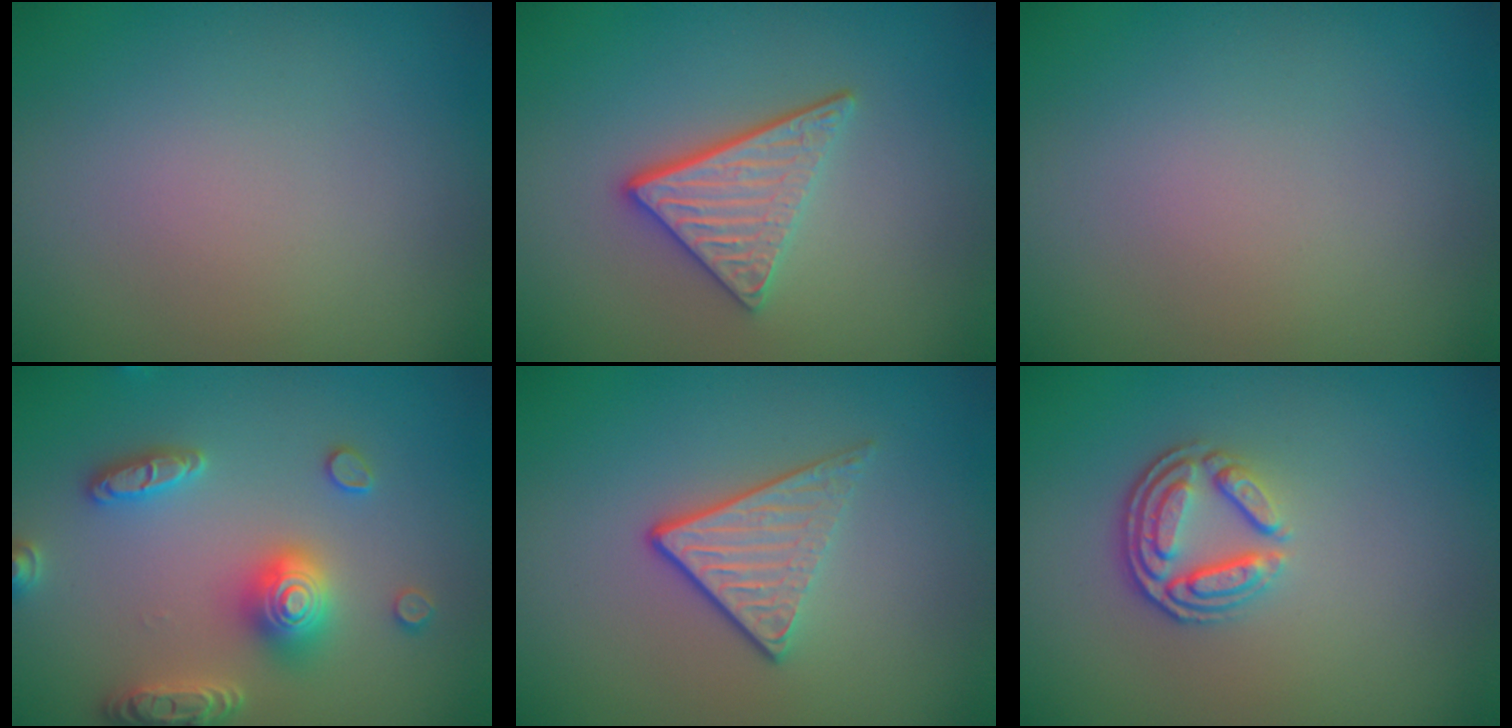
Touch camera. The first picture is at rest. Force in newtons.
{"total": 3.8, "press": 3.1, "slide": 2.3}
{"total": 0.0}
{"total": 4.9, "press": 4.8, "slide": 0.9}
{"total": 3.2, "press": 2.5, "slide": 2.1}
{"total": 3.7, "press": 2.8, "slide": 2.5}